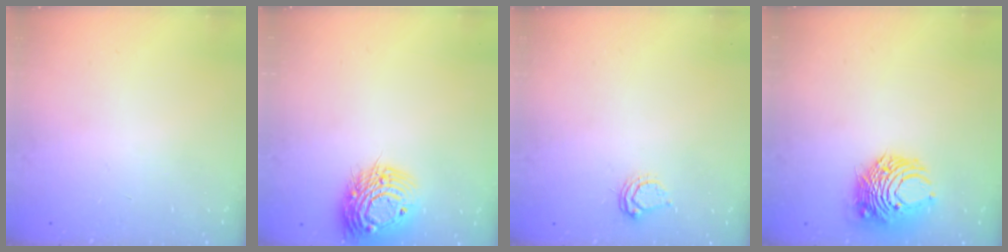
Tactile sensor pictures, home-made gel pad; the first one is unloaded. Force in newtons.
{"total": 15.0, "press": 15.0, "slide": 1.2}
{"total": 3.7, "press": 3.7, "slide": 0.5}
{"total": 8.4, "press": 8.4, "slide": 0.7}